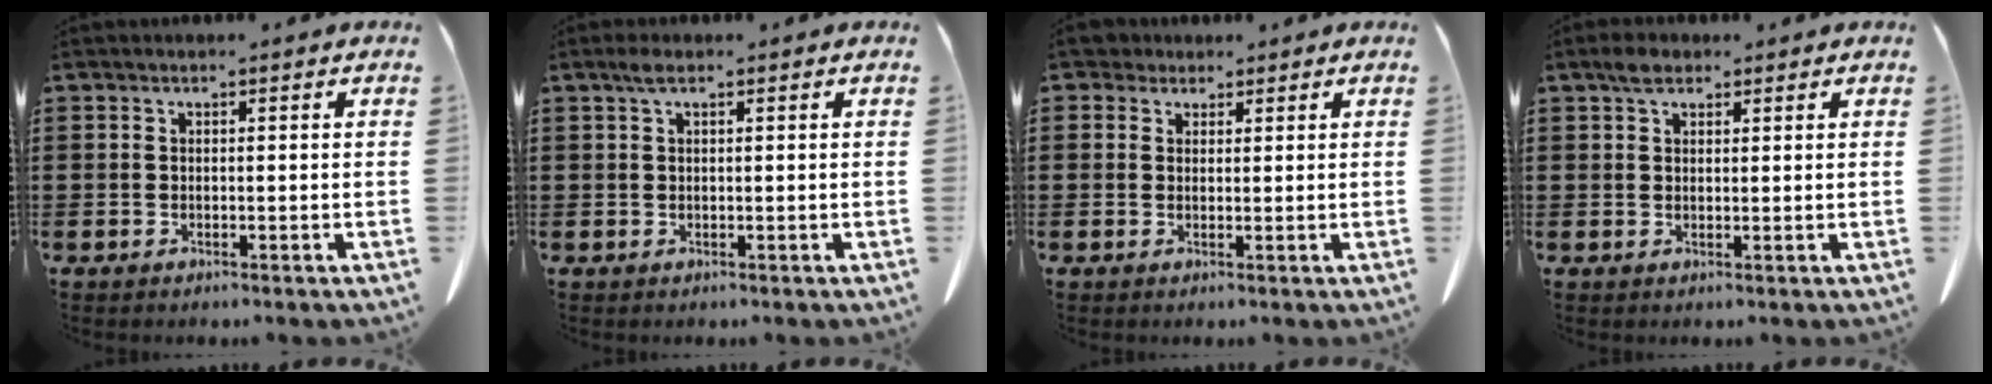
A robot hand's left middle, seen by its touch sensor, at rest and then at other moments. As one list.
[{"total": 1.4, "force": [0.6, 0.4, 1.2], "torque": [-0.025, 0.004, 0.010]}, {"total": 2.3, "force": [1.8, 1.4, 0.4], "torque": [-0.017, 0.011, 0.035]}, {"total": 2.6, "force": [1.8, 1.4, 1.3], "torque": [-0.023, 0.004, 0.030]}]